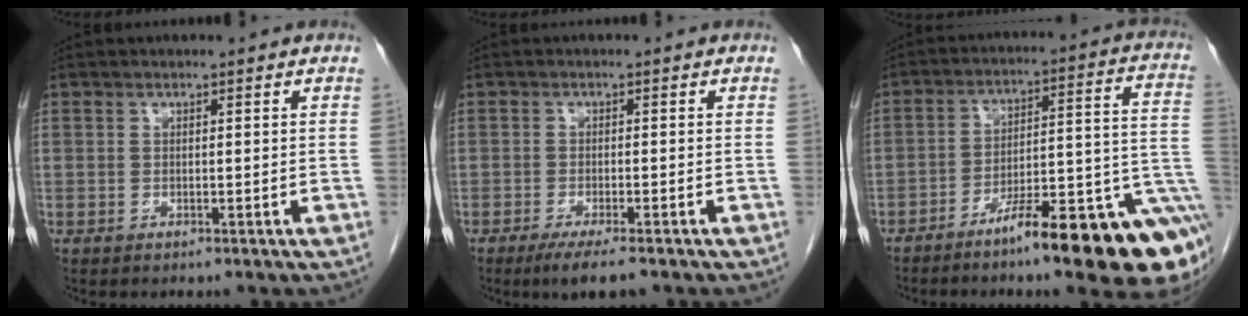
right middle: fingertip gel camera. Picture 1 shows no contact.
{"total": 5.1, "force": [-3.6, 0.6, 3.5], "torque": [-0.054, -0.012, -0.053]}
{"total": 19.0, "force": [-10.9, 2.1, 15.4], "torque": [-0.125, 0.034, -0.161]}